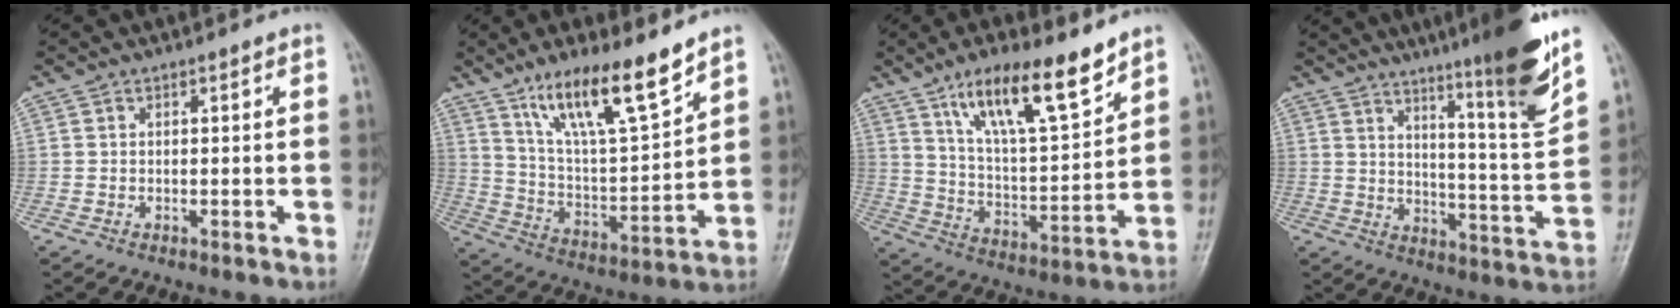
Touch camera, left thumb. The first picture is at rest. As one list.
[{"total": 15.6, "force": [11.0, 3.2, 10.6], "torque": [-0.168, -0.063, 0.207]}, {"total": 16.1, "force": [10.8, 4.3, 11.2], "torque": [-0.169, -0.057, 0.198]}, {"total": 17.0, "force": [11.1, 0.9, 12.9], "torque": [-0.169, -0.070, 0.168]}]